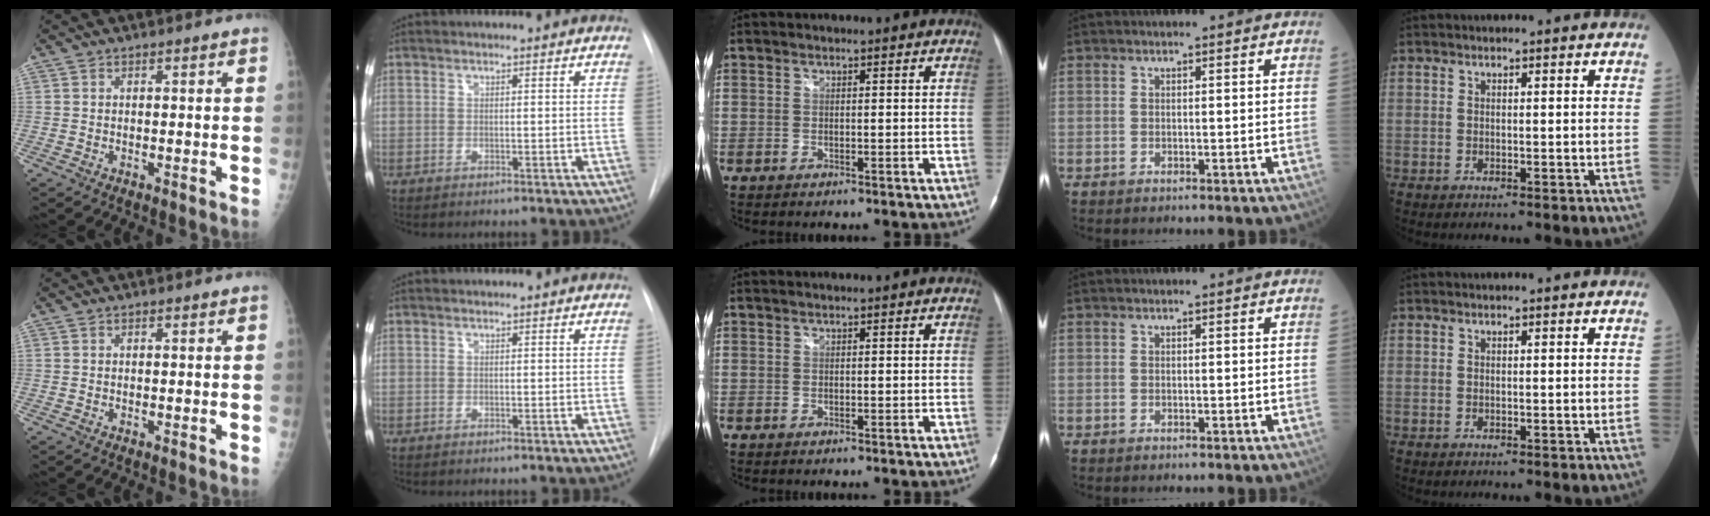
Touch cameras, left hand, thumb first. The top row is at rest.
{}